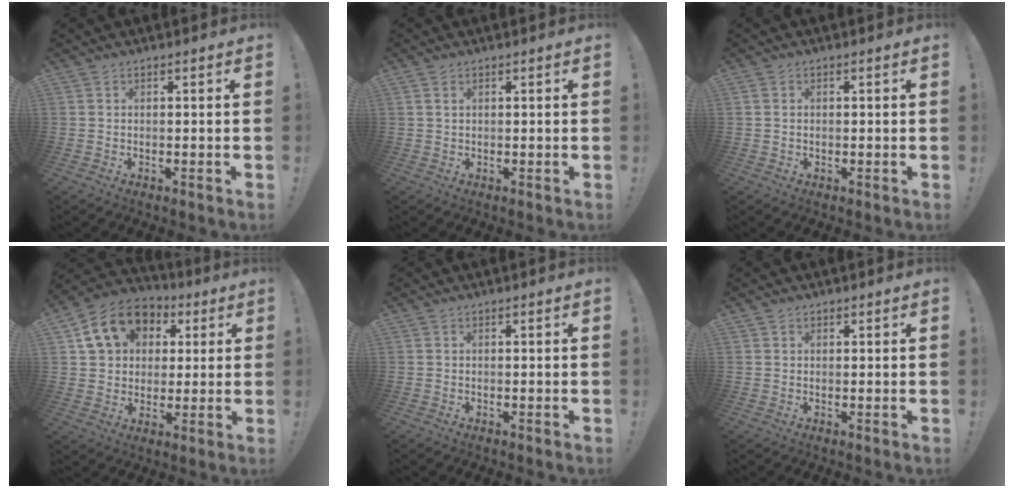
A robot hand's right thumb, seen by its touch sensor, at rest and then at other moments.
{"total": 1.0, "force": [0.7, 0.5, 0.7], "torque": [-0.006, -0.003, 0.011]}
{"total": 1.1, "force": [0.1, 0.9, 0.5], "torque": [-0.016, 0.006, 0.003]}
{"total": 15.2, "force": [5.6, 12.0, 7.3], "torque": [-0.107, -0.009, 0.112]}
{"total": 0.0}
{"total": 0.6, "force": [0.5, 0.4, -0.1], "torque": [0.010, -0.005, 0.008]}